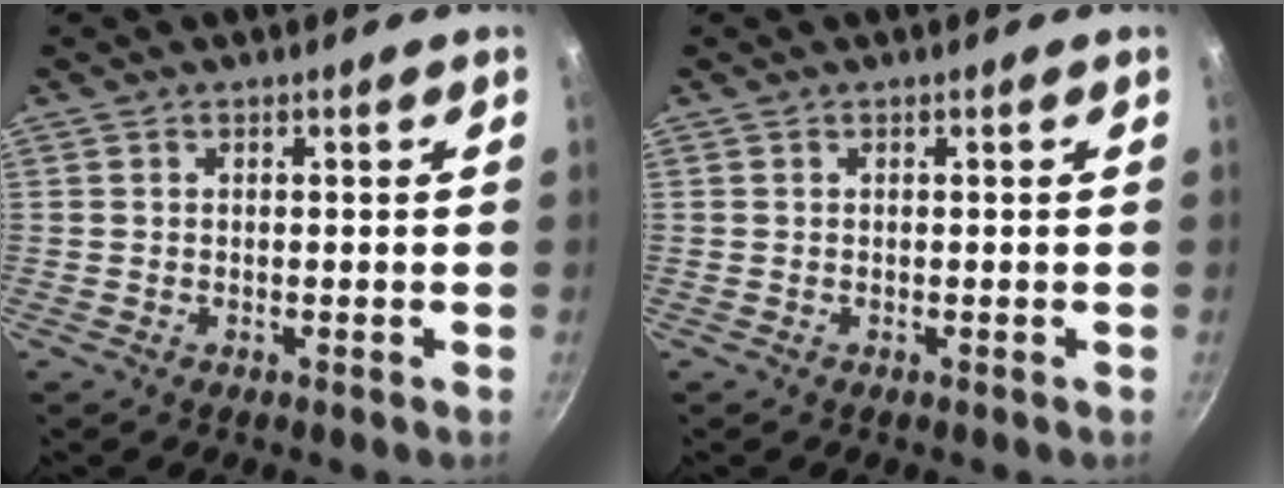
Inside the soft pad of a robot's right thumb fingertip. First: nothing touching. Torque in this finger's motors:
{"motor_torque": [0.00, 0.00, 0.07, 0.07, 0.00]}